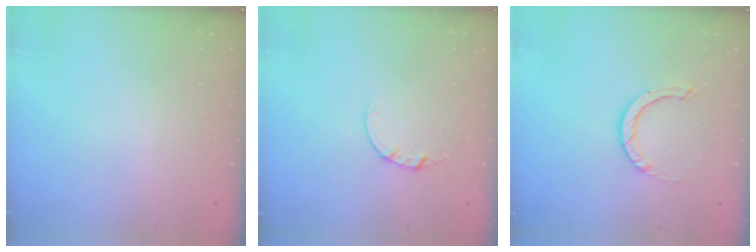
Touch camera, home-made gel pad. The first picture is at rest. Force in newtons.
{"total": 2.0, "press": 2.0, "slide": 0.2}
{"total": 2.9, "press": 2.9, "slide": 0.2}